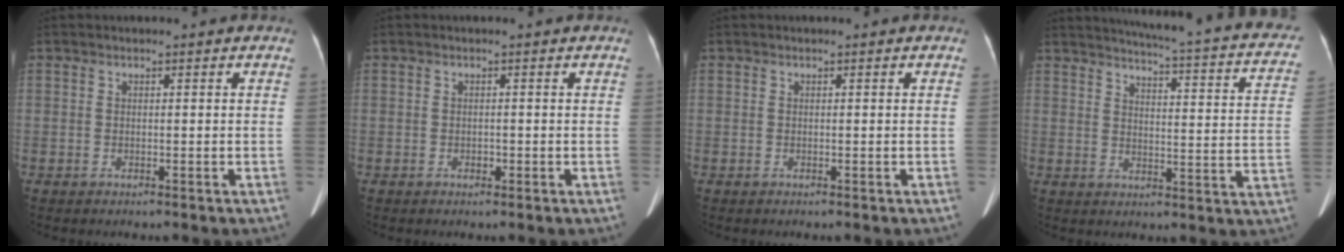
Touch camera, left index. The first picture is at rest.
{"total": 0.6, "force": [-0.3, 0.4, 0.3], "torque": [-0.005, 0.002, -0.005]}
{"total": 0.0}
{"total": 22.3, "force": [18.9, 2.9, 11.5], "torque": [-0.151, -0.038, 0.205]}